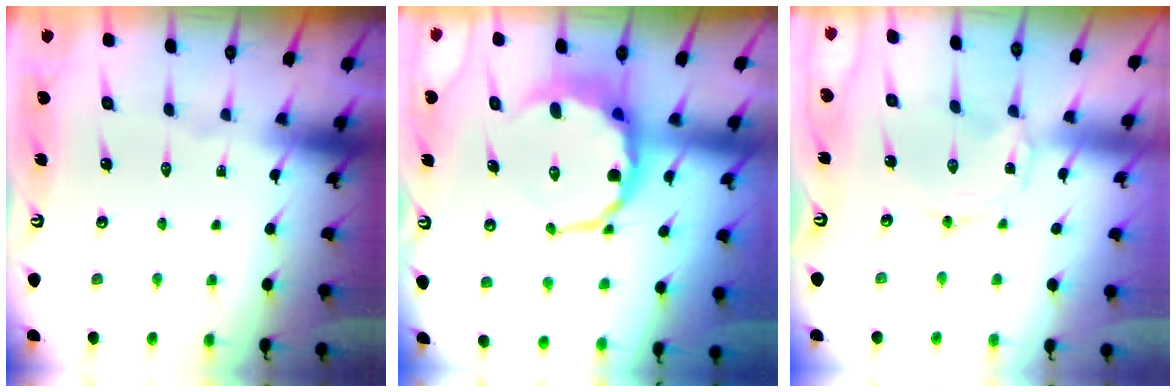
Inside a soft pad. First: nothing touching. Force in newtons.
{"total": 9.0, "press": 8.7, "slide": 2.4}
{"total": 0.0}